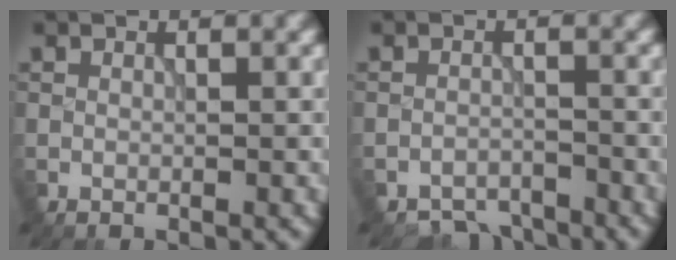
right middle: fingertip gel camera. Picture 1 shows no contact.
{"total": 3.2, "force": [-3.1, 0.9, 0.0], "torque": [0.008, -0.003, -0.053]}